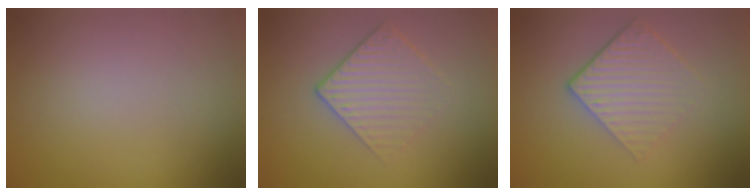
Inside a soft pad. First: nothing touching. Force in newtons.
{"total": 3.0, "press": 2.6, "slide": 1.5}
{"total": 4.3, "press": 2.8, "slide": 3.2}